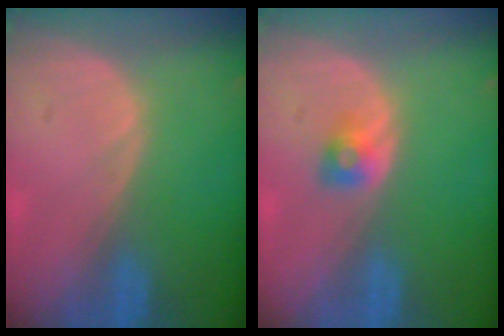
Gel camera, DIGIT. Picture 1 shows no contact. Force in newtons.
{"total": 2.0, "press": 2.0, "slide": 0.3}